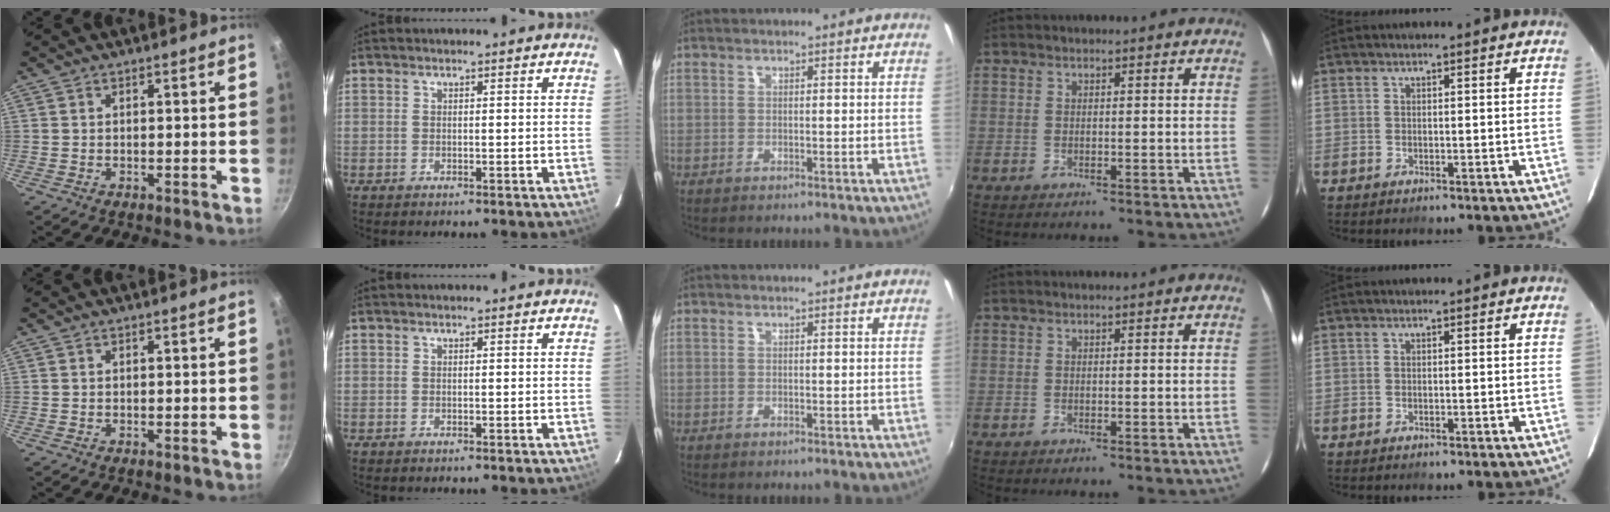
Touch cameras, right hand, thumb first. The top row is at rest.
{}